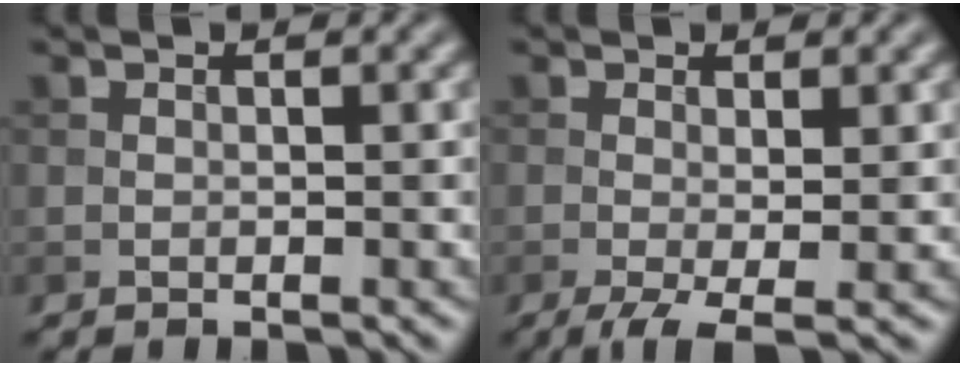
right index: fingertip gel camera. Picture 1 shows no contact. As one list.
[{"total": 3.1, "force": [-1.1, 0.6, 2.8], "torque": [-0.057, -0.008, -0.021]}]